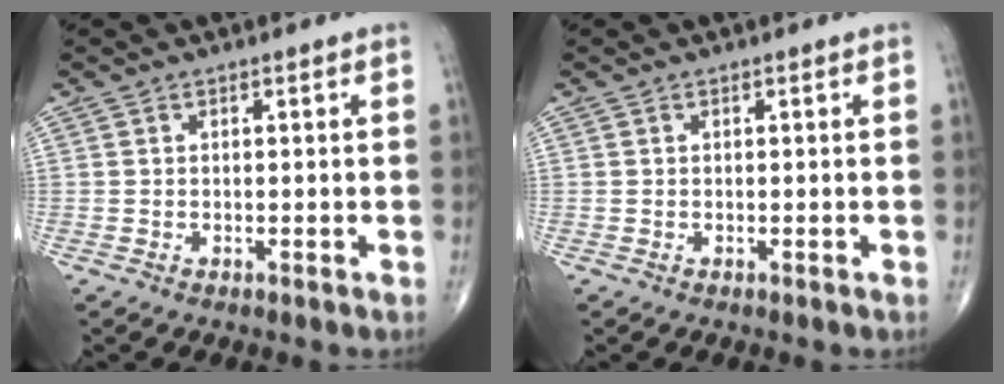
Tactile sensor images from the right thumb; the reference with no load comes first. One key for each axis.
{"total": 0.0}